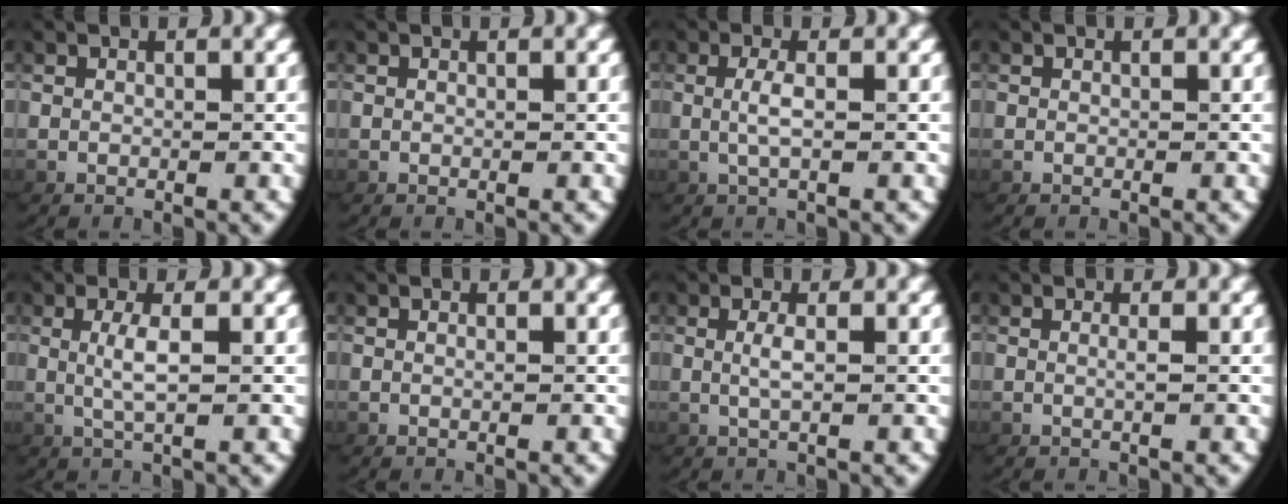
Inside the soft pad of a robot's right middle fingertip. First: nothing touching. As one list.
[{"total": 0.0}, {"total": 1.8, "force": [0.0, -0.2, 1.8], "torque": [-0.048, -0.006, 0.009]}, {"total": 0.0}, {"total": 2.3, "force": [0.3, -0.3, 2.3], "torque": [-0.053, -0.007, 0.015]}, {"total": 0.0}, {"total": 1.5, "force": [0.2, -0.2, 1.5], "torque": [-0.038, -0.006, 0.011]}, {"total": 0.9, "force": [0.0, -0.4, 0.8], "torque": [-0.019, -0.004, 0.003]}]